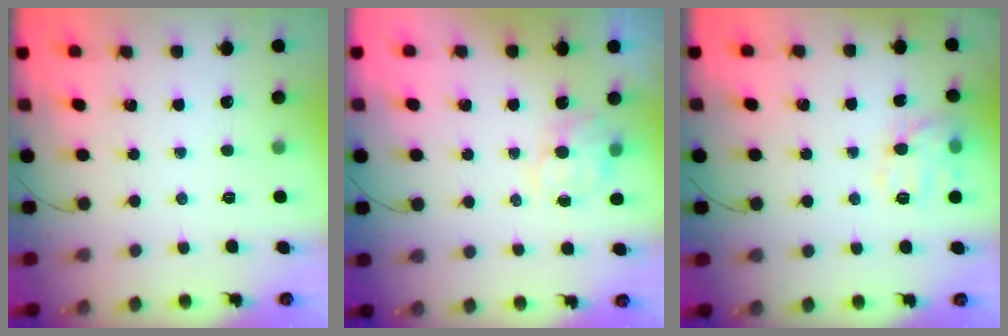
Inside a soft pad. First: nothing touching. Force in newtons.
{"total": 6.8, "press": 6.8, "slide": 0.2}
{"total": 11.4, "press": 11.4, "slide": 0.5}